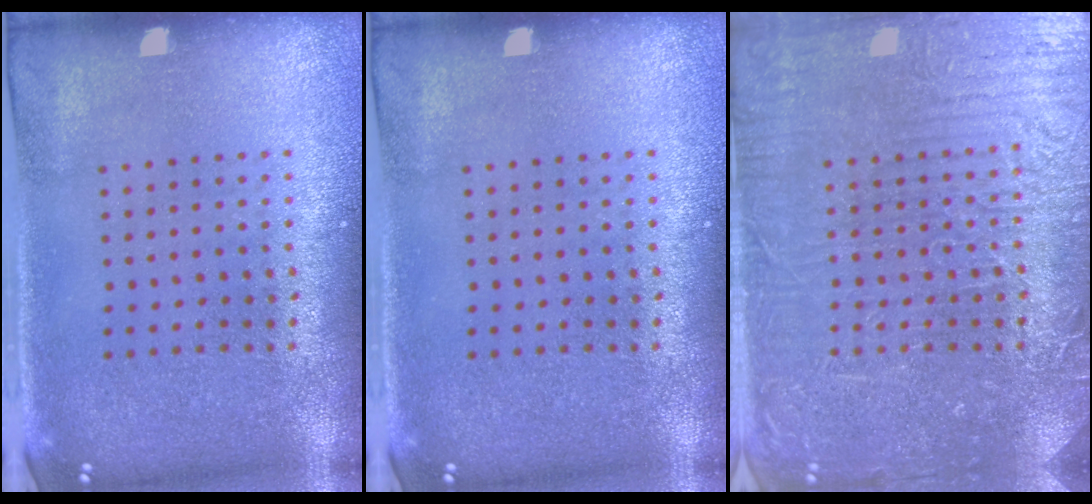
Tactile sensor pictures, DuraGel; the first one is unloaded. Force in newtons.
{"total": 0.0}
{"total": 4.7, "press": 4.6, "slide": 0.6}